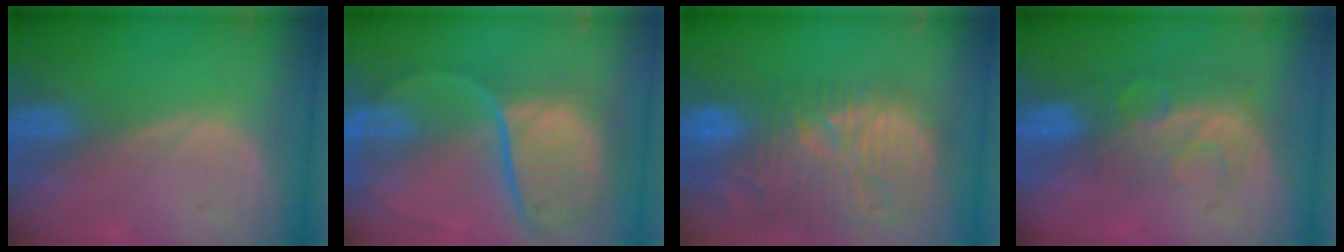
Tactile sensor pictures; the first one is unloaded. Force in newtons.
{"total": 11.8, "press": 9.8, "slide": 6.6}
{"total": 15.4, "press": 13.4, "slide": 7.5}
{"total": 8.2, "press": 6.9, "slide": 4.4}